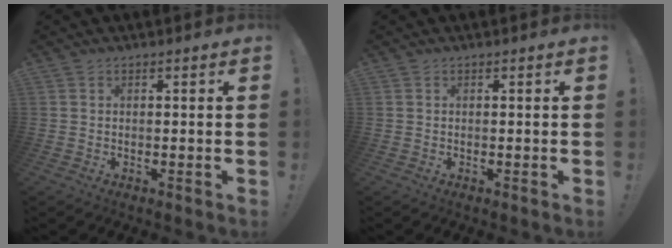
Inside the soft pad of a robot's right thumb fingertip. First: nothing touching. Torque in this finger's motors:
{"motor_torque": [0.00, 0.00, -0.14, 0.08, 0.00]}